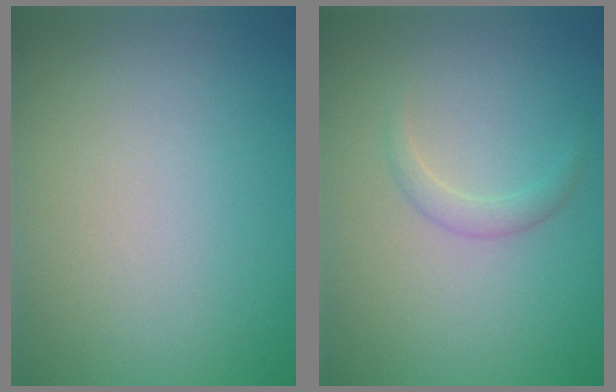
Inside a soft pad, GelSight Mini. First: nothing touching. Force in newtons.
{"total": 1.2, "press": 1.2, "slide": 0.0}